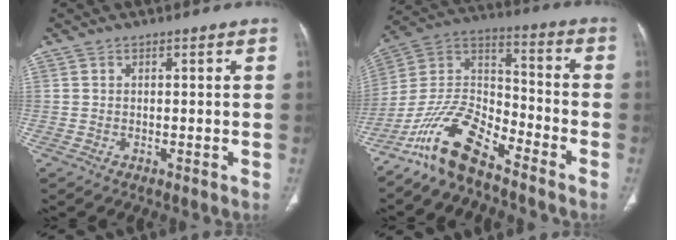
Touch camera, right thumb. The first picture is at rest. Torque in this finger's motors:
{"motor_torque": [0.23, 0.59, 1.45, -1.30, 0.14]}